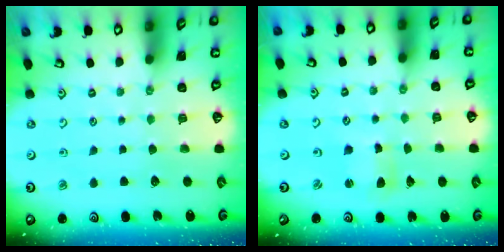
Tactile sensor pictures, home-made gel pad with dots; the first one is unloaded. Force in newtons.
{"total": 3.6, "press": 3.6, "slide": 0.3}